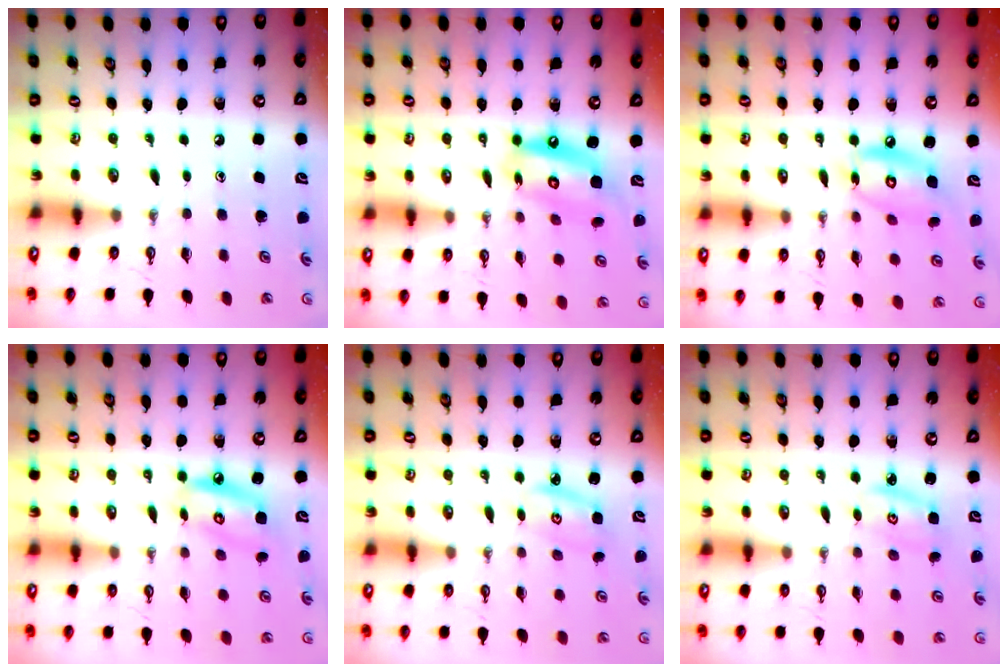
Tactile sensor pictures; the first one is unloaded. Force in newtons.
{"total": 13.3, "press": 13.2, "slide": 1.5}
{"total": 11.8, "press": 11.8, "slide": 1.0}
{"total": 8.9, "press": 8.8, "slide": 0.9}
{"total": 3.1, "press": 3.1, "slide": 0.2}
{"total": 2.9, "press": 2.9, "slide": 0.2}